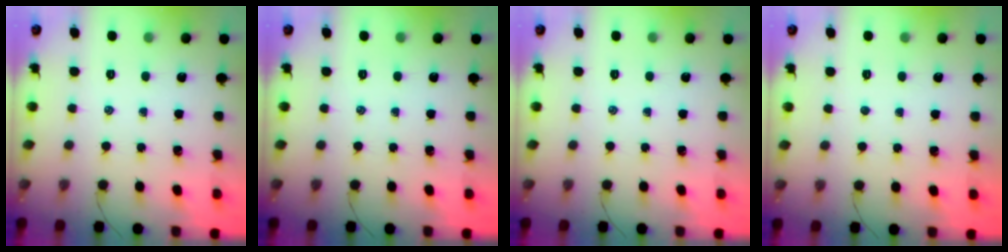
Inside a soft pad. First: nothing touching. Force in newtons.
{"total": 0.0}
{"total": 0.0}
{"total": 0.0}